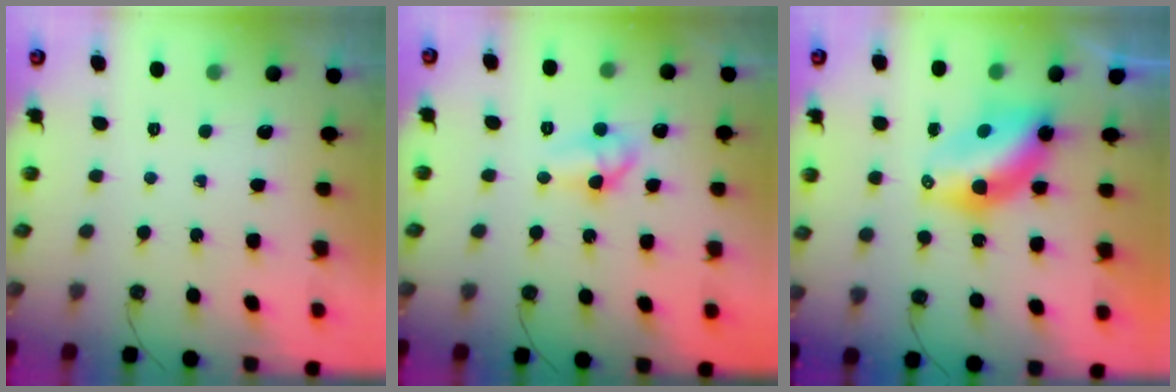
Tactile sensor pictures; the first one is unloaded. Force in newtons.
{"total": 8.2, "press": 8.2, "slide": 0.9}
{"total": 9.4, "press": 9.4, "slide": 0.9}